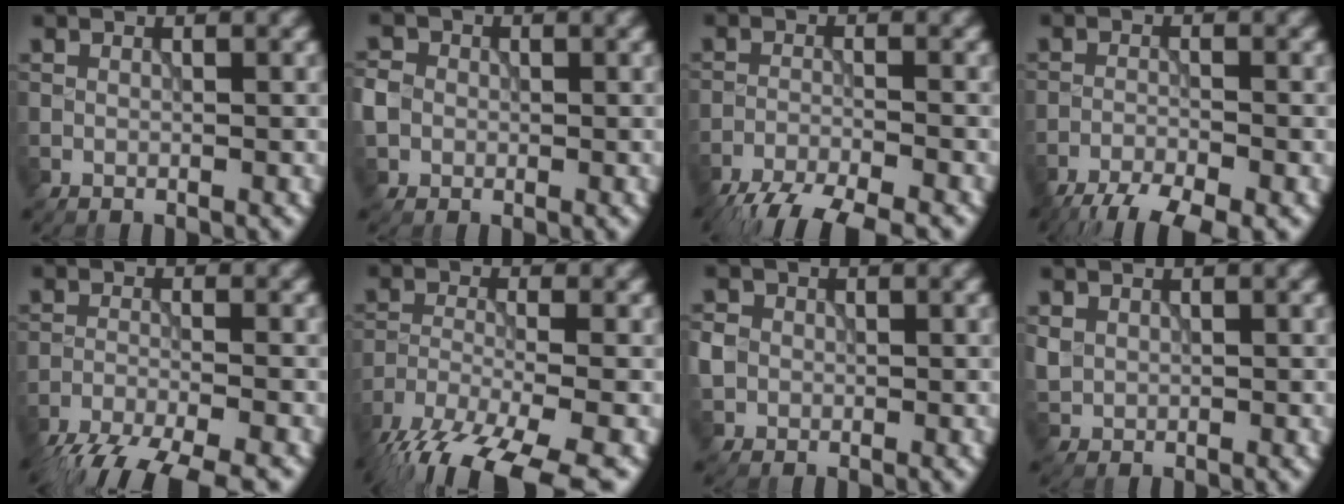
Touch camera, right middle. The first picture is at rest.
{"total": 3.4, "force": [0.0, 3.1, 1.4], "torque": [-0.030, 0.014, -0.008]}
{"total": 7.6, "force": [-6.7, 1.3, 3.2], "torque": [-0.062, -0.027, -0.111]}
{"total": 6.3, "force": [-5.1, 1.1, 3.5], "torque": [-0.068, -0.023, -0.088]}
{"total": 9.3, "force": [-8.0, 2.0, 4.3], "torque": [-0.077, -0.032, -0.130]}
{"total": 12.4, "force": [-9.7, 3.5, 6.8], "torque": [-0.138, -0.045, -0.153]}
{"total": 2.2, "force": [-0.1, 2.1, 0.7], "torque": [-0.012, 0.001, -0.003]}
{"total": 1.3, "force": [0.5, 1.2, 0.4], "torque": [-0.010, -0.002, 0.013]}